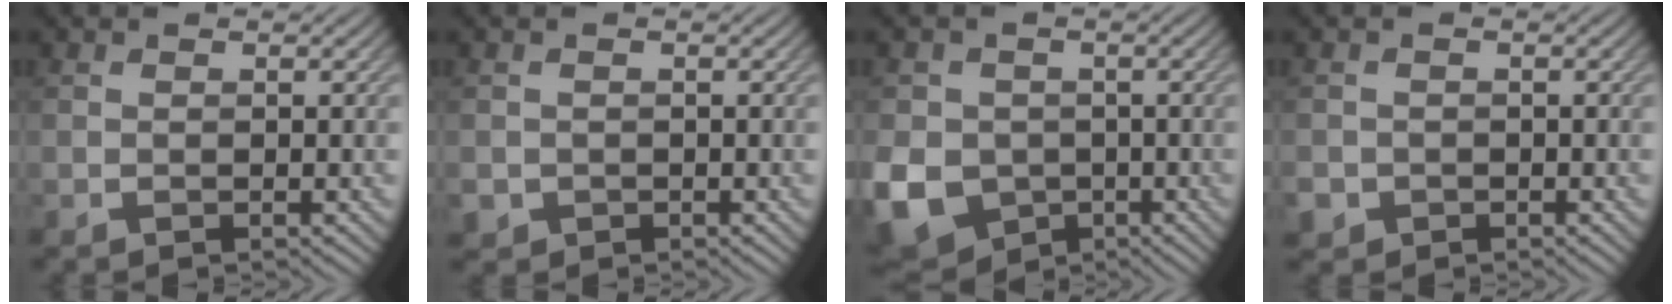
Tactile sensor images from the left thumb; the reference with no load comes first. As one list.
[{"total": 1.5, "force": [-0.6, 1.4, 0.2], "torque": [-0.003, -0.010, -0.013]}, {"total": 11.2, "force": [-3.2, 9.5, 5.1], "torque": [-0.145, -0.046, -0.072]}, {"total": 2.2, "force": [-1.1, 1.8, 0.4], "torque": [-0.011, -0.011, -0.024]}]